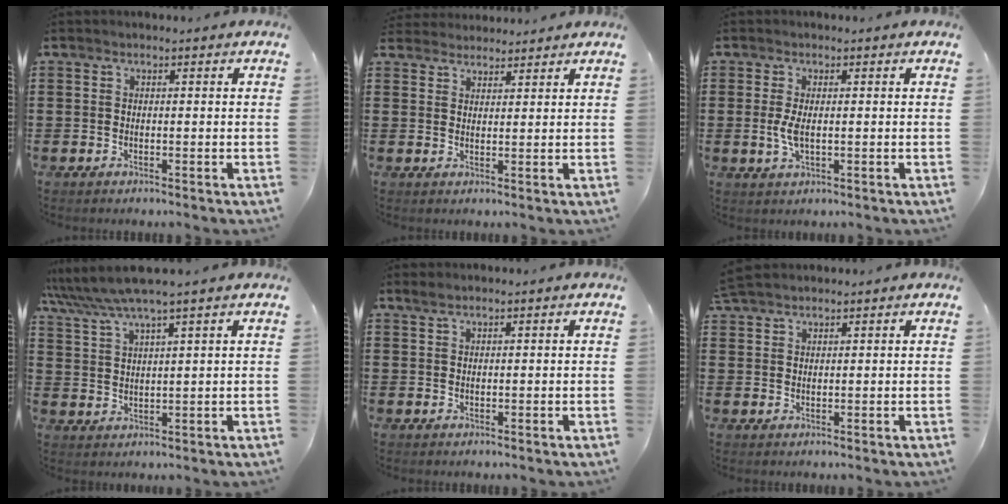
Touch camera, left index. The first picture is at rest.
{"total": 2.3, "force": [2.3, 0.2, -0.5], "torque": [0.001, -0.003, 0.044]}
{"total": 2.8, "force": [-0.1, 1.1, 2.6], "torque": [-0.071, -0.007, -0.009]}
{"total": 5.1, "force": [4.1, -0.2, 3.1], "torque": [-0.072, -0.012, 0.070]}
{"total": 0.8, "force": [0.7, 0.0, 0.5], "torque": [-0.011, 0.001, 0.012]}
{"total": 2.4, "force": [2.2, 0.4, 0.7], "torque": [-0.018, 0.003, 0.045]}